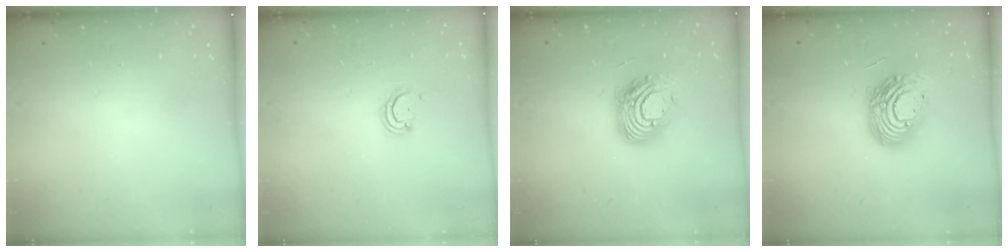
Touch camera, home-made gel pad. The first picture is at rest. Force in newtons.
{"total": 2.4, "press": 2.4, "slide": 0.2}
{"total": 14.4, "press": 14.3, "slide": 1.3}
{"total": 14.7, "press": 14.6, "slide": 1.0}